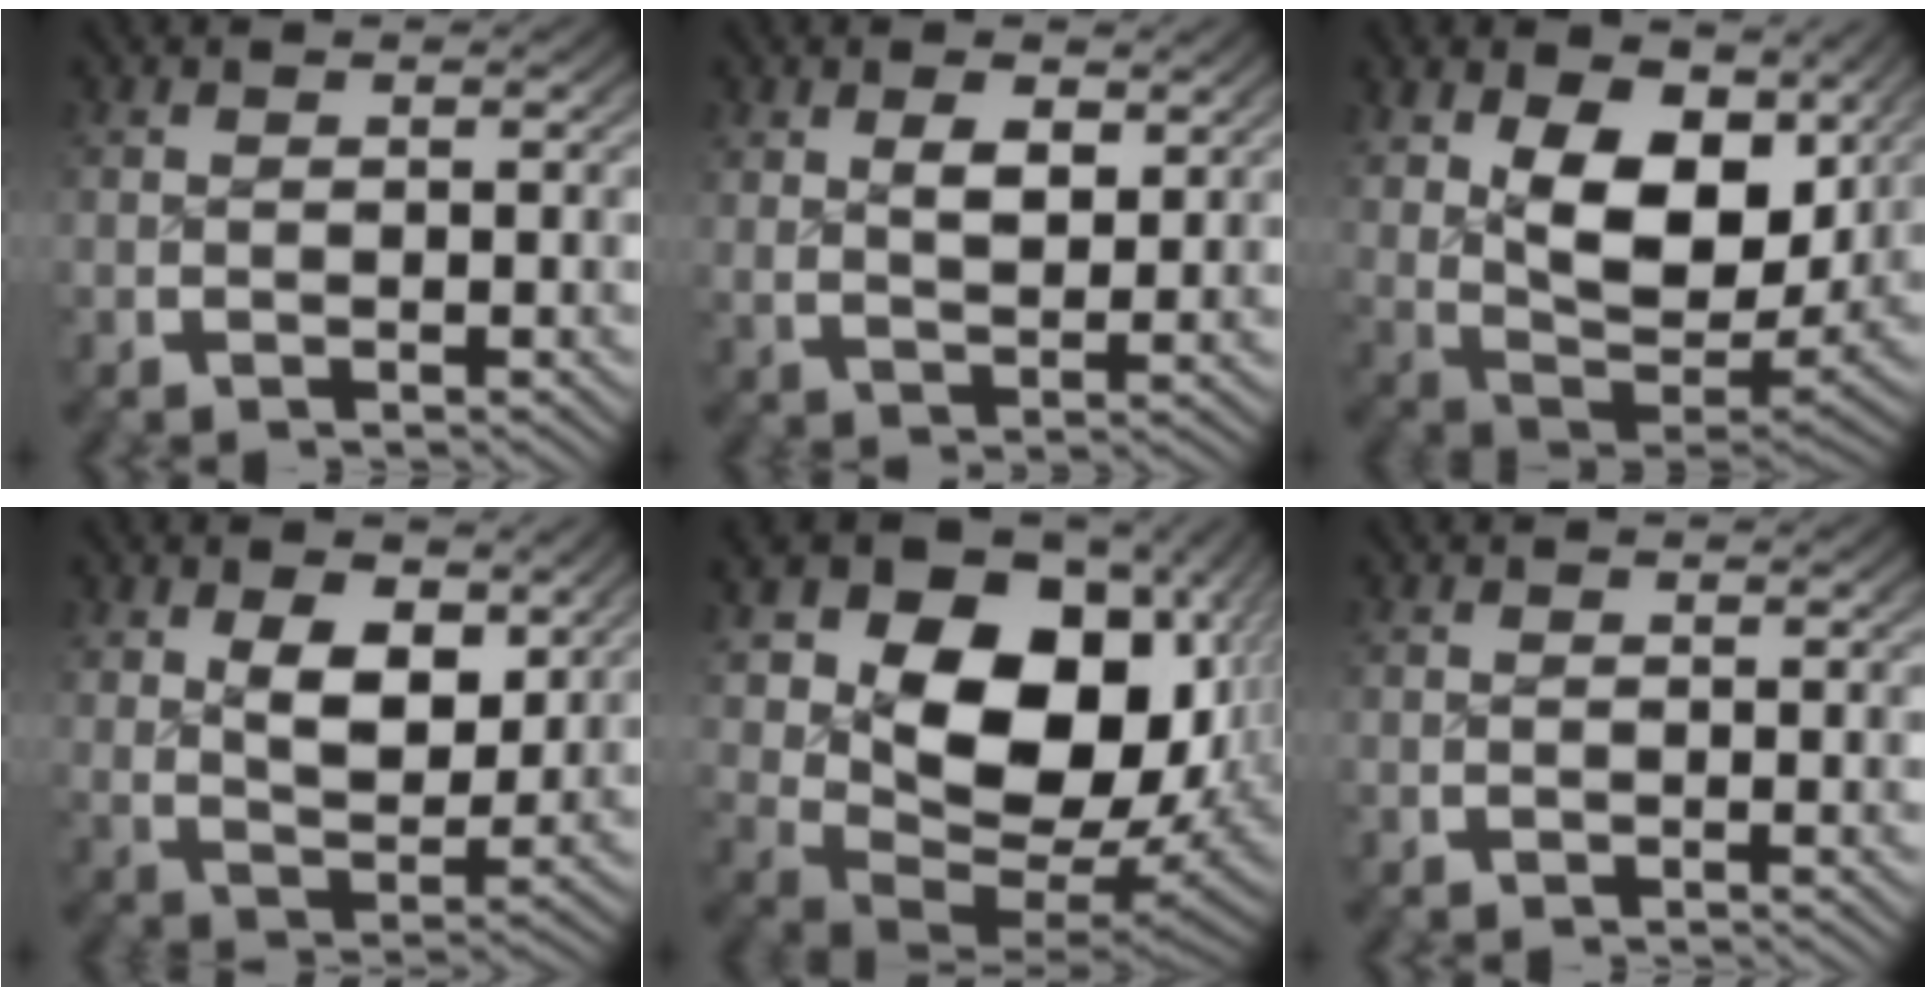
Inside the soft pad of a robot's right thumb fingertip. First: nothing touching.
{"total": 2.8, "force": [1.9, 0.9, 1.9], "torque": [-0.029, -0.003, 0.034]}
{"total": 11.7, "force": [1.9, 7.1, 9.1], "torque": [-0.192, -0.047, 0.042]}
{"total": 5.6, "force": [1.6, 3.2, 4.2], "torque": [-0.084, -0.028, 0.032]}
{"total": 19.0, "force": [1.4, 13.2, 13.6], "torque": [-0.252, -0.056, 0.033]}
{"total": 0.0}